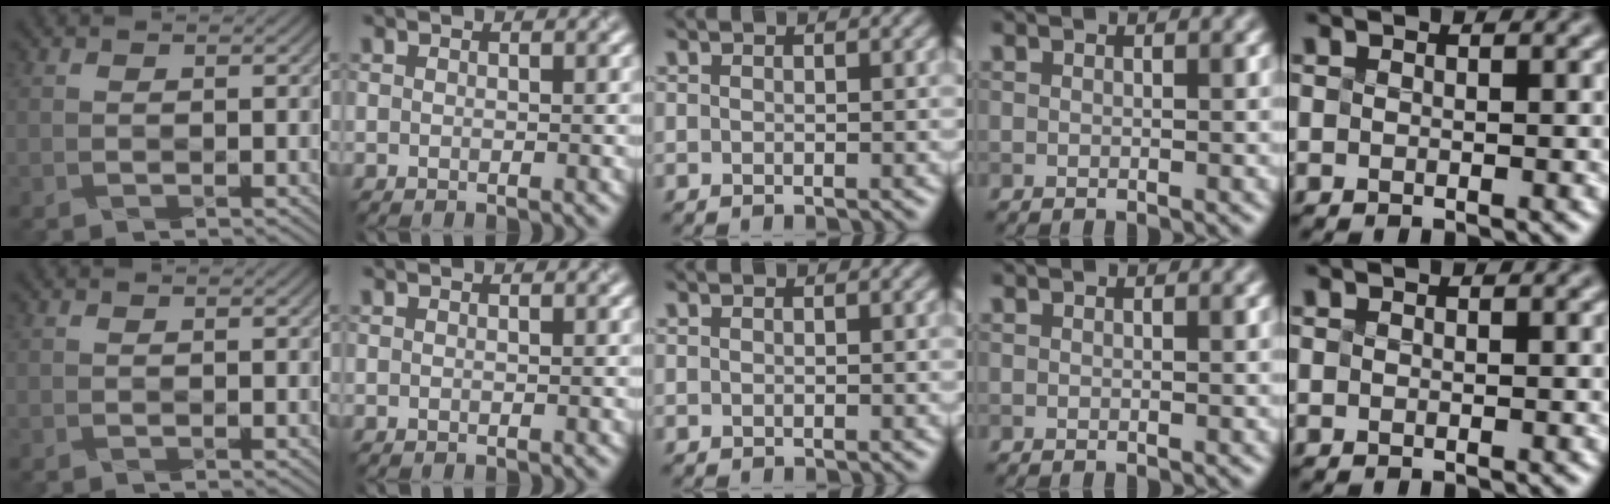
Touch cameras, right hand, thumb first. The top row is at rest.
{}